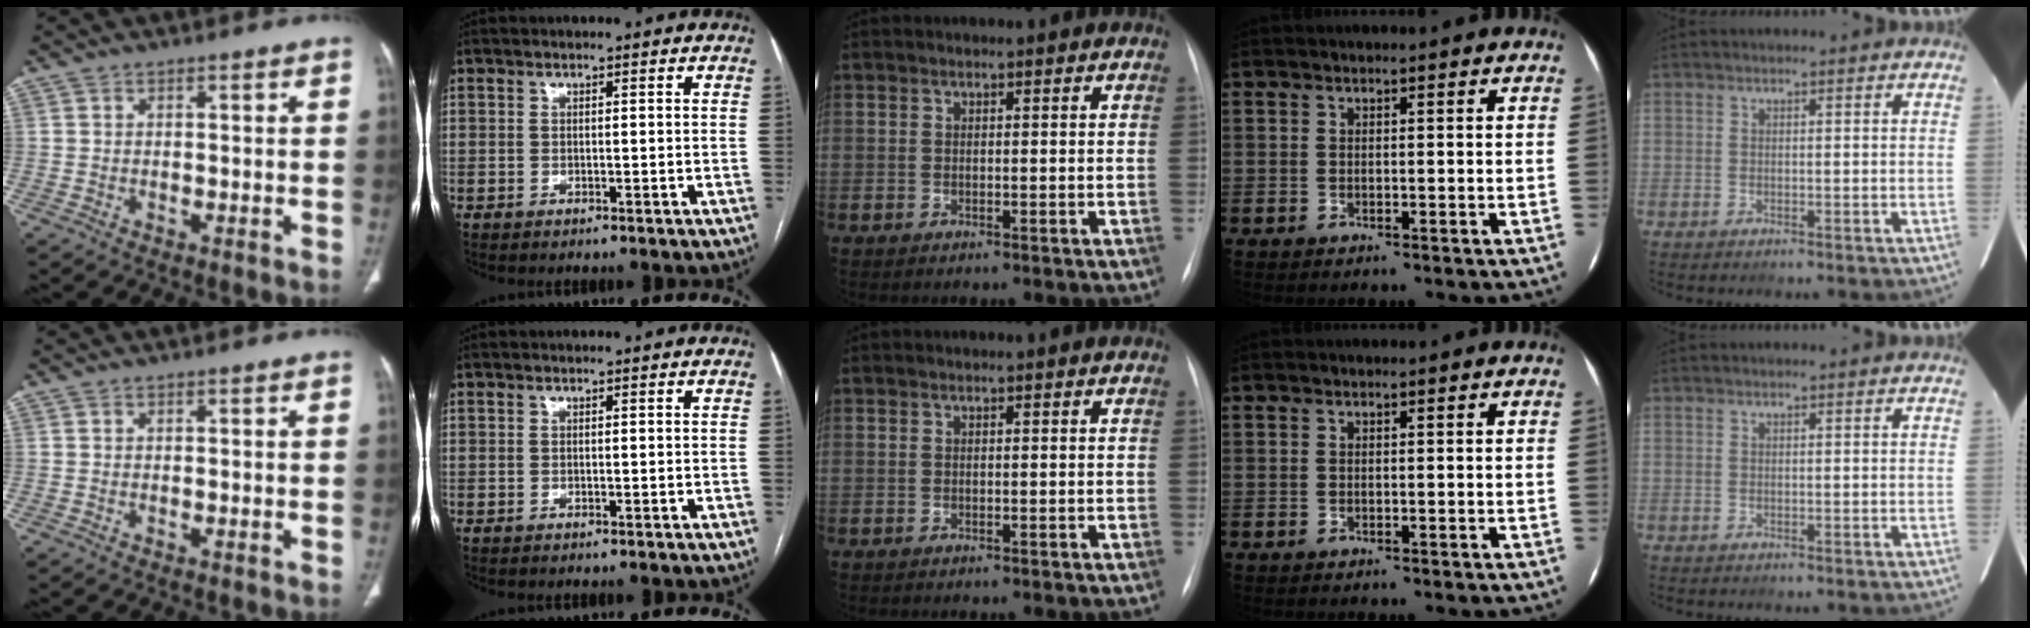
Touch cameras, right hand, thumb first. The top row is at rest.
{}